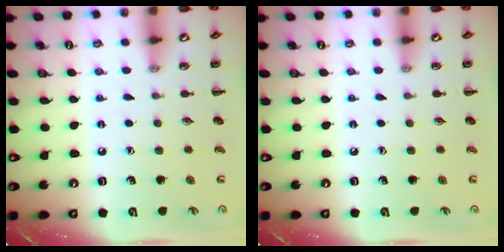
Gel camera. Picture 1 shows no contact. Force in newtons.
{"total": 0.0}